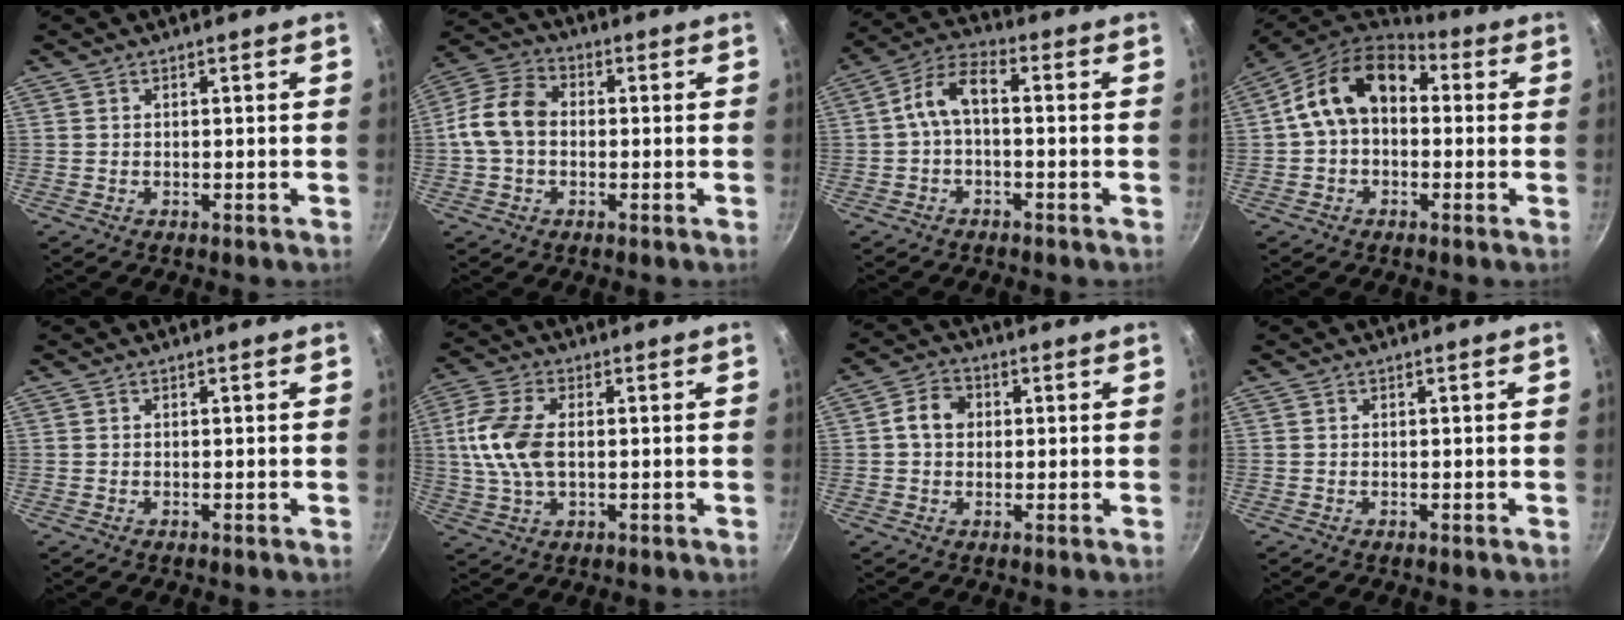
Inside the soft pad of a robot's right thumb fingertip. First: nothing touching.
{"total": 9.7, "force": [-0.4, 7.1, 6.5], "torque": [-0.108, 0.028, -0.025]}
{"total": 6.7, "force": [-0.9, 3.3, 5.8], "torque": [-0.116, 0.034, -0.026]}
{"total": 13.4, "force": [1.4, 9.6, 9.3], "torque": [-0.127, 0.033, 0.005]}
{"total": 0.0}
{"total": 10.7, "force": [0.6, 6.1, 8.8], "torque": [-0.181, 0.010, 0.006]}
{"total": 5.6, "force": [0.8, 4.5, 3.2], "torque": [-0.040, 0.011, 0.002]}
{"total": 0.0}